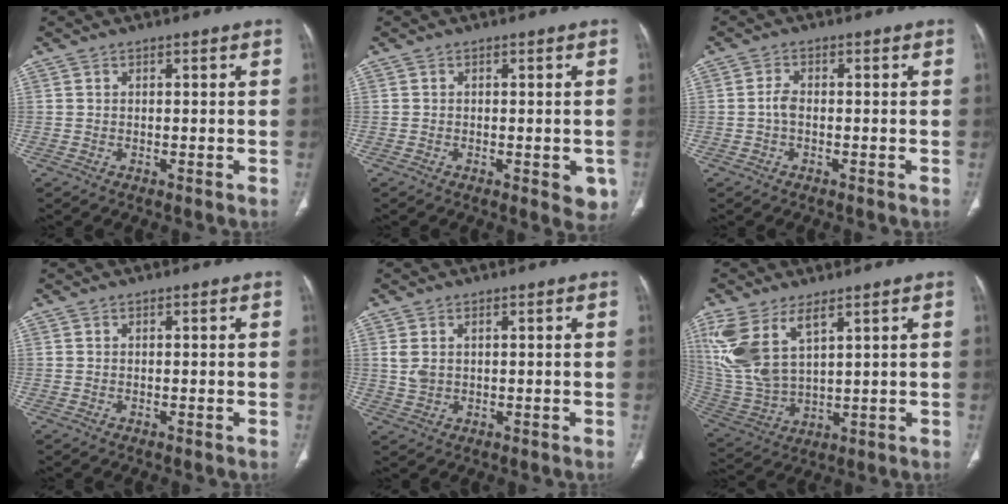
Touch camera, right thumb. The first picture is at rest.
{"total": 4.0, "force": [-1.3, 2.0, 3.2], "torque": [-0.014, -0.002, -0.015]}
{"total": 2.0, "force": [-0.4, 1.1, 1.6], "torque": [-0.031, 0.003, -0.013]}
{"total": 0.0}
{"total": 2.9, "force": [0.9, 1.9, 2.0], "torque": [-0.046, 0.003, 0.025]}
{"total": 13.6, "force": [6.8, 6.2, 10.0], "torque": [-0.225, -0.018, 0.156]}